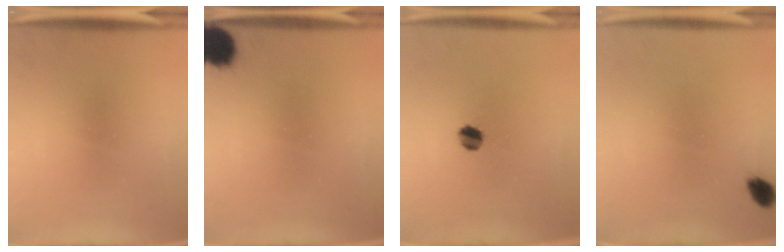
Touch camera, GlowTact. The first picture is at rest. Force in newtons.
{"total": 8.9}
{"total": 3.8}
{"total": 2.6}